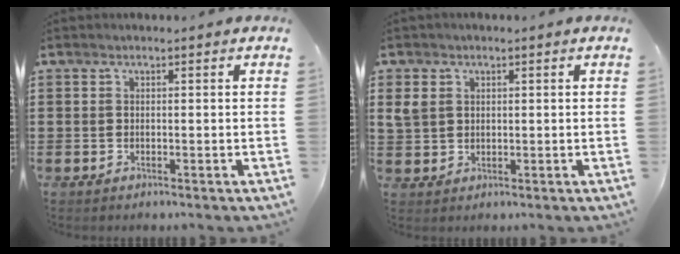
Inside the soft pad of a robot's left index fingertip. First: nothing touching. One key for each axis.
{"total": 2.3, "fx": 0.8, "fy": 1.9, "fz": 1.2, "tx": -0.037, "ty": 0.005, "tz": 0.011}